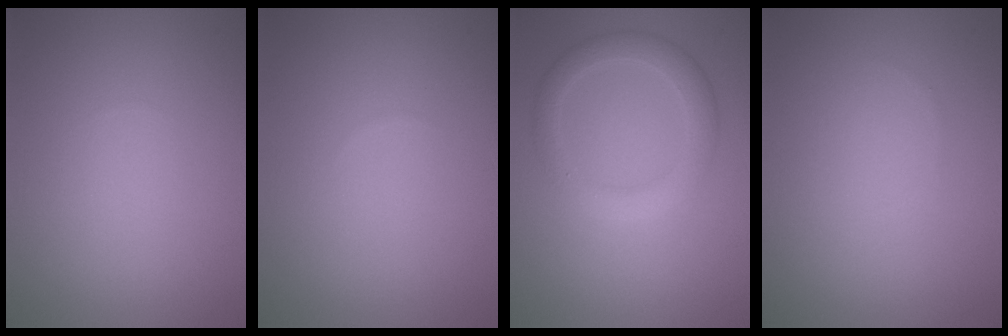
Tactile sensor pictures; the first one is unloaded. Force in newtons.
{"total": 0.0}
{"total": 3.1, "press": 3.0, "slide": 0.4}
{"total": 0.0}